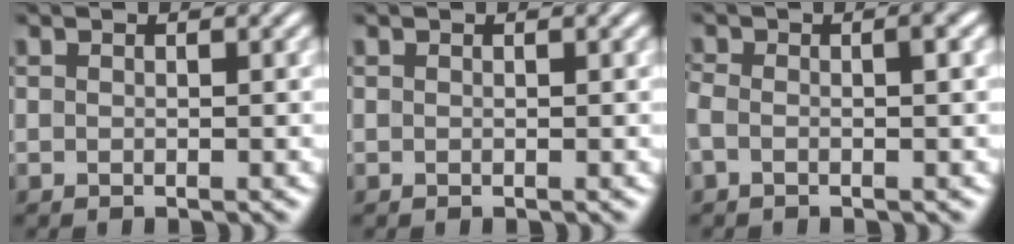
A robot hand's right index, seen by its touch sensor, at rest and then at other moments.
{"total": 0.0}
{"total": 2.2, "force": [-0.5, 1.2, 1.8], "torque": [-0.043, -0.002, -0.012]}